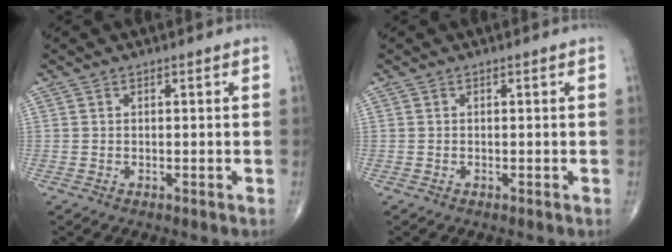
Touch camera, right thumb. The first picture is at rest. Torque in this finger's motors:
{"motor_torque": [-0.23, 0.46, -0.01, -0.09, -0.03]}